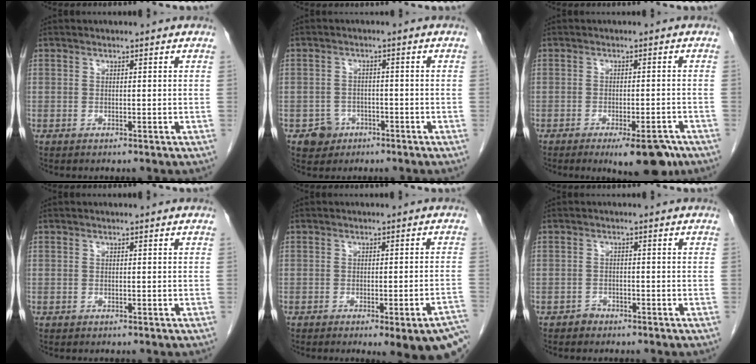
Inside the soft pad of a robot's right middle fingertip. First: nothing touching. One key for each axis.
{"total": 3.3, "fx": -1.8, "fy": 2.8, "fz": 0.4, "tx": -0.002, "ty": 0.012, "tz": -0.025}
{"total": 7.3, "fx": -5.0, "fy": 1.9, "fz": 5.0, "tx": -0.059, "ty": -0.006, "tz": -0.068}
{"total": 0.0}
{"total": 11.5, "fx": -8.5, "fy": 0.9, "fz": 7.7, "tx": -0.036, "ty": -0.004, "tz": -0.097}
{"total": 1.2, "fx": -1.0, "fy": 0.7, "fz": 0.0, "tx": 0.002, "ty": 0.004, "tz": -0.021}